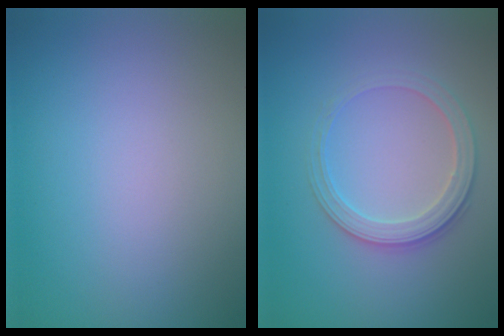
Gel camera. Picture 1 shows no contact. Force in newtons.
{"total": 2.8, "press": 2.7, "slide": 0.8}